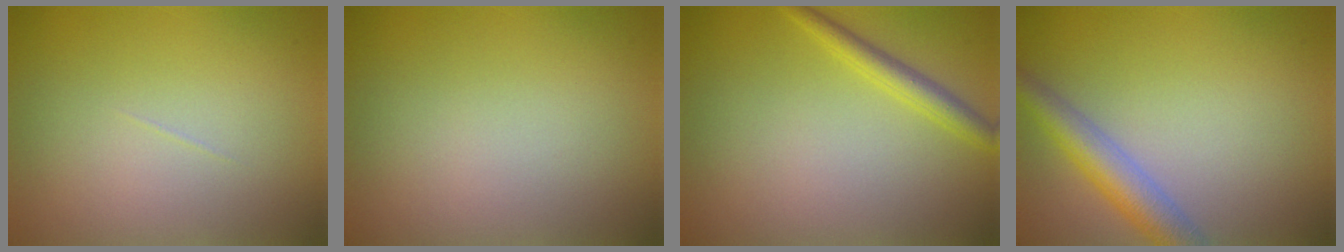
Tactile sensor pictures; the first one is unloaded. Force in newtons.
{"total": 0.0}
{"total": 2.2, "press": 2.2, "slide": 0.1}
{"total": 4.2, "press": 4.2, "slide": 0.1}